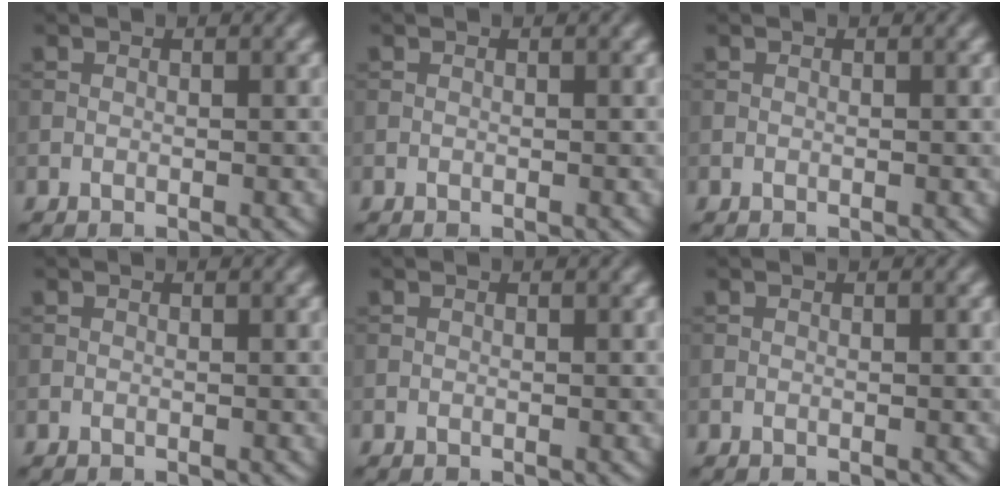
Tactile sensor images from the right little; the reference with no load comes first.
{"total": 0.0}
{"total": 0.0}
{"total": 0.0}
{"total": 0.0}
{"total": 0.0}